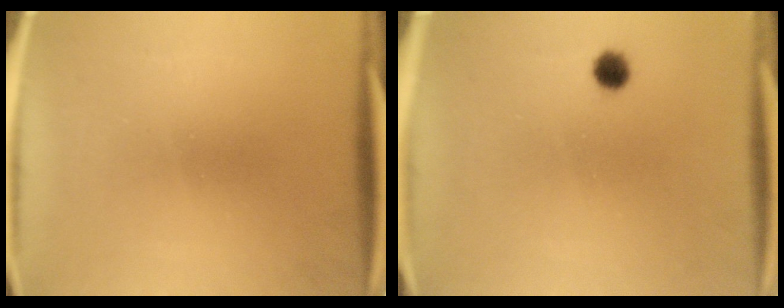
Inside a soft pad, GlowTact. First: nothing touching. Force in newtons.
{"total": 2.4}